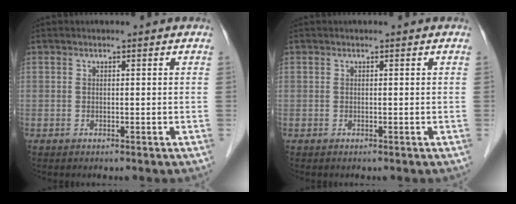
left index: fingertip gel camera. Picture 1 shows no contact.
{"total": 0.0}